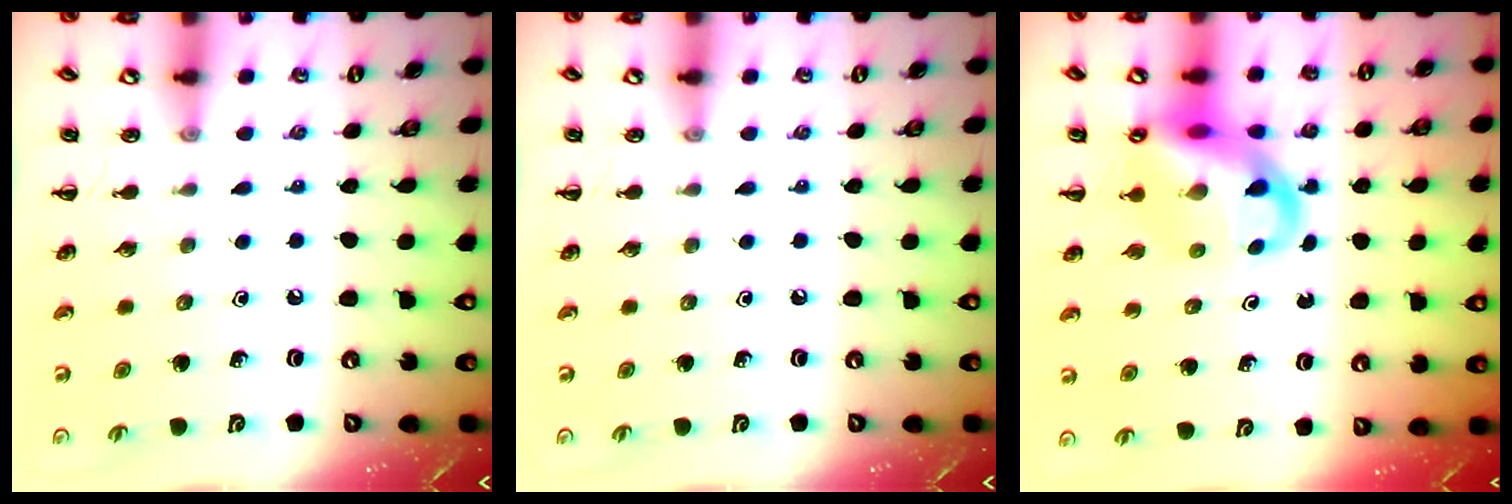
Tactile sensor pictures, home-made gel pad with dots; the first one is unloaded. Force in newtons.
{"total": 0.0}
{"total": 14.5, "press": 14.0, "slide": 3.7}